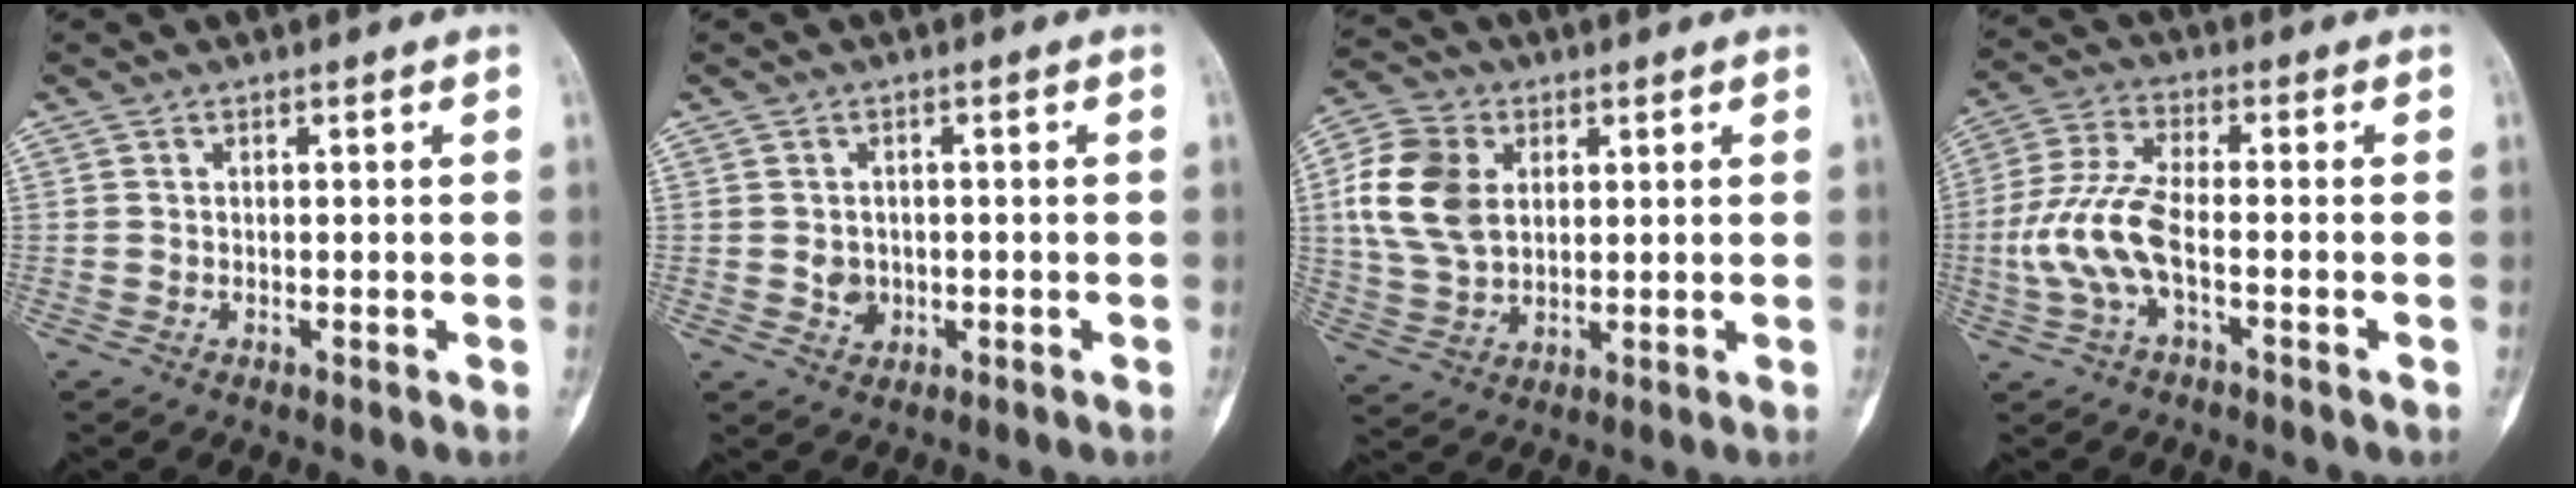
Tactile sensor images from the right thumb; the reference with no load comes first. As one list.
[{"total": 2.7, "force": [-0.3, 2.3, 1.3], "torque": [-0.012, 0.002, 0.002]}, {"total": 12.5, "force": [2.6, 8.9, 8.5], "torque": [-0.160, 0.002, 0.049]}, {"total": 9.7, "force": [-2.3, 3.6, 8.7], "torque": [-0.209, 0.026, -0.049]}]